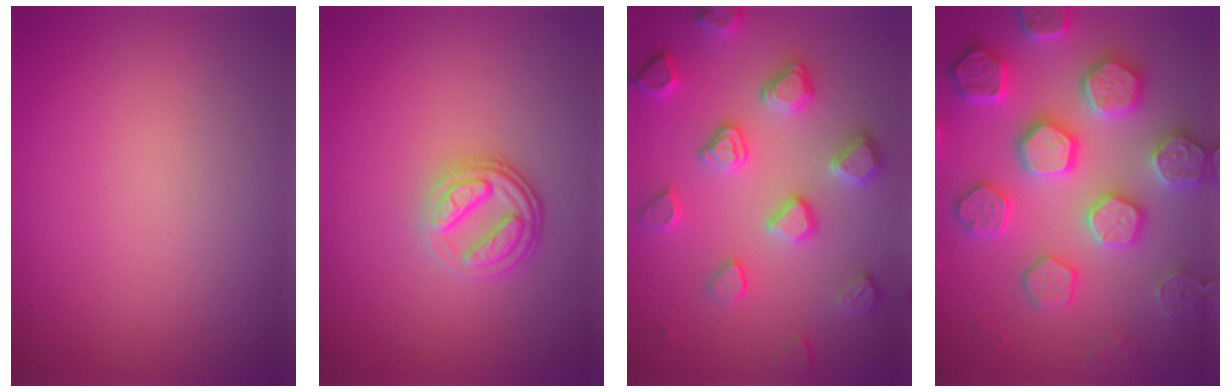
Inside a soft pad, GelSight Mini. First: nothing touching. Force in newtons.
{"total": 3.6, "press": 2.7, "slide": 2.4}
{"total": 4.5, "press": 4.2, "slide": 1.5}
{"total": 6.3, "press": 6.2, "slide": 1.5}